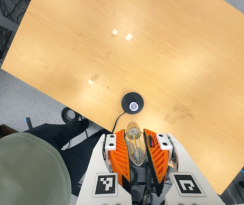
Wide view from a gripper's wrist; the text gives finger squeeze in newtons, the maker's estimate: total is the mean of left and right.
{"total": 20.4, "left": 22.4, "right": 18.3}